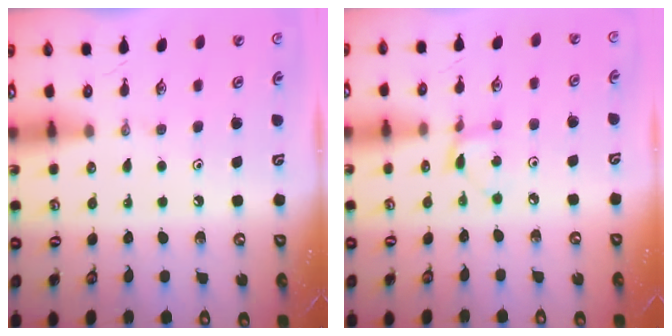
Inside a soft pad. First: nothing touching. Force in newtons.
{"total": 2.9, "press": 2.9, "slide": 0.3}